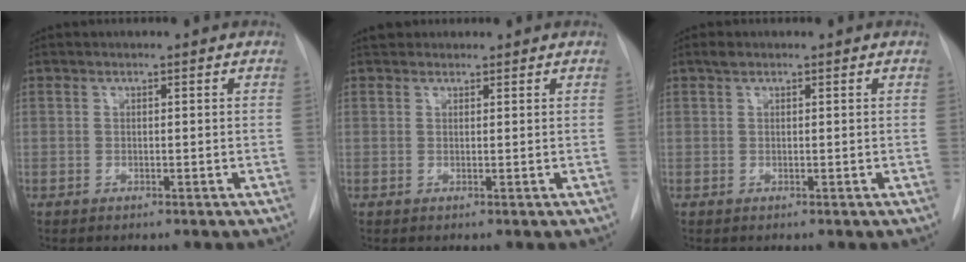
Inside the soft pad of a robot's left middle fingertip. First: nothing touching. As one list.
[{"total": 2.3, "force": [2.0, 1.1, 0.2], "torque": [0.001, 0.021, 0.029]}, {"total": 0.9, "force": [0.6, 0.4, 0.4], "torque": [-0.008, 0.011, 0.010]}]